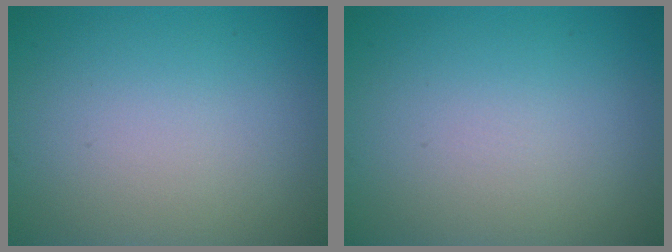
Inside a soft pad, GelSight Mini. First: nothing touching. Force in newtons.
{"total": 0.0}